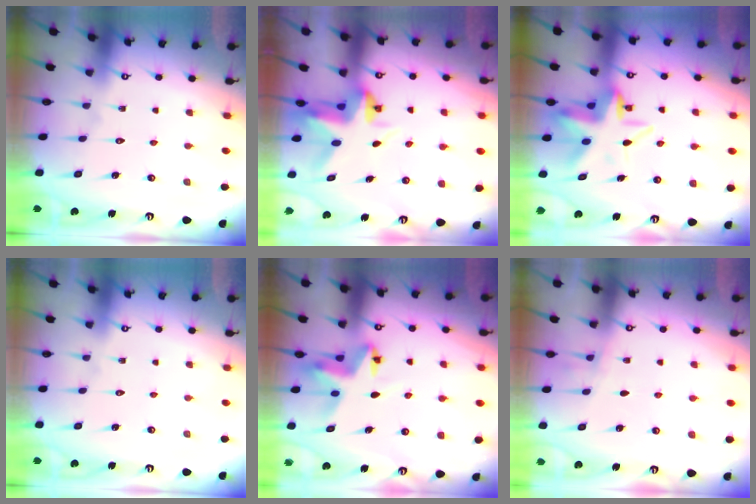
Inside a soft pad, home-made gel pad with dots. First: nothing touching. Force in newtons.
{"total": 3.7, "press": 3.7, "slide": 0.3}
{"total": 8.5, "press": 8.1, "slide": 2.7}
{"total": 0.0}
{"total": 5.5, "press": 5.5, "slide": 0.1}
{"total": 3.3, "press": 3.1, "slide": 1.1}